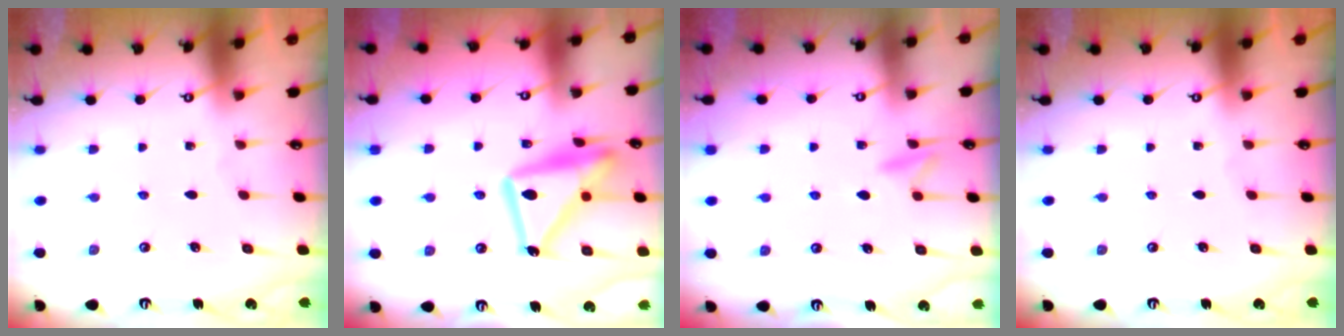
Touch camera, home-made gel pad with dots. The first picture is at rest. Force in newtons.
{"total": 16.6, "press": 16.5, "slide": 1.2}
{"total": 9.4, "press": 9.3, "slide": 1.1}
{"total": 0.0}